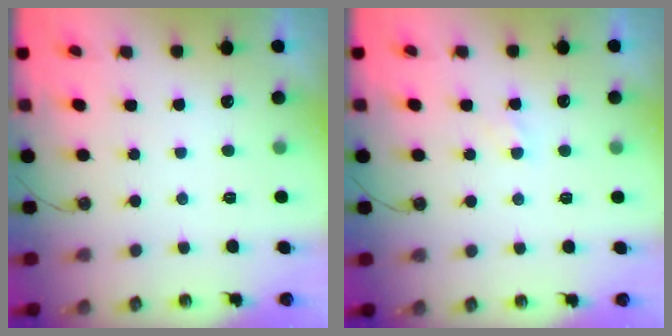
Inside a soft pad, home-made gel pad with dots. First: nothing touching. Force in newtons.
{"total": 2.7, "press": 2.6, "slide": 0.4}